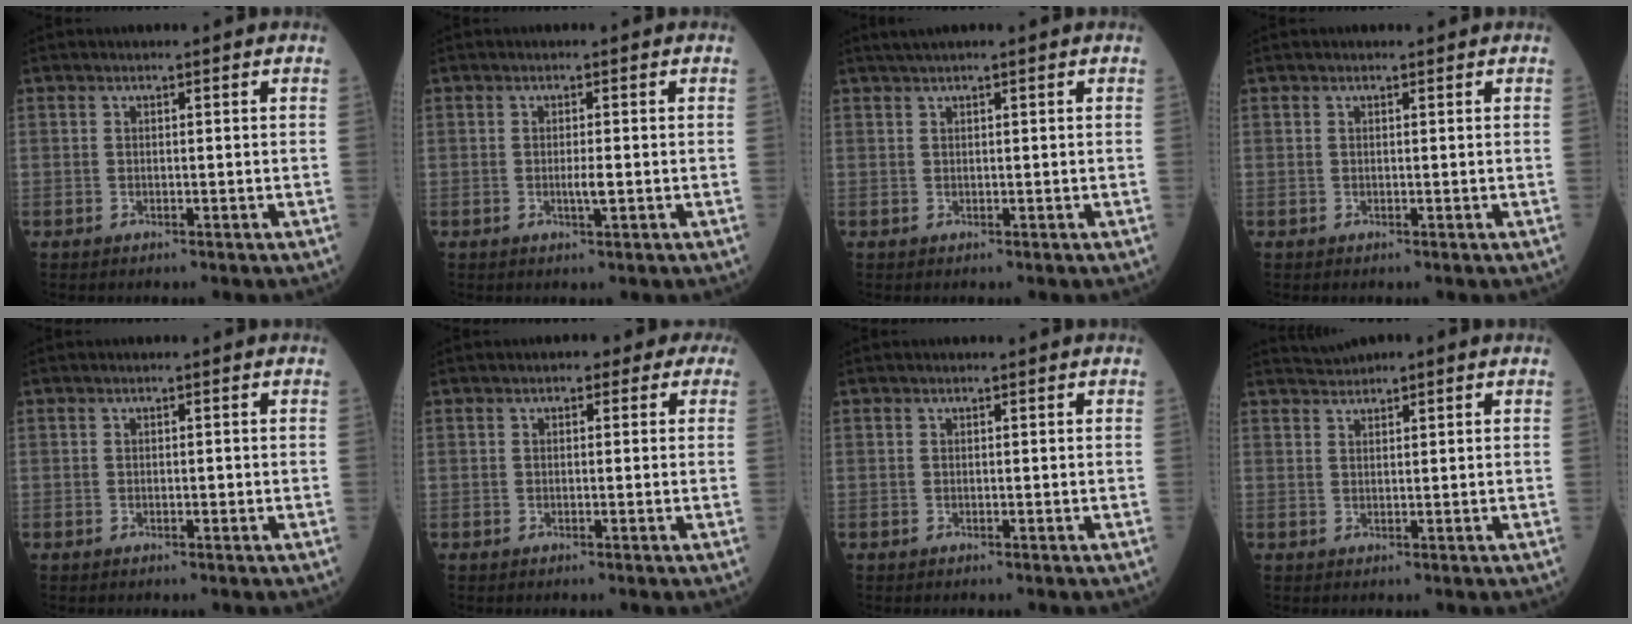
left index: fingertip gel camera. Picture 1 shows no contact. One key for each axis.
{"total": 1.7, "fx": -0.3, "fy": 0.1, "fz": 1.7, "tx": -0.033, "ty": -0.003, "tz": -0.004}
{"total": 1.6, "fx": 1.2, "fy": -0.3, "fz": 1.1, "tx": -0.026, "ty": 0.016, "tz": 0.025}
{"total": 0.0}
{"total": 0.6, "fx": -0.2, "fy": 0.2, "fz": 0.6, "tx": -0.010, "ty": 0.000, "tz": -0.002}
{"total": 3.3, "fx": 1.6, "fy": 2.0, "fz": 2.1, "tx": -0.017, "ty": 0.022, "tz": 0.007}
{"total": 0.0}
{"total": 1.9, "fx": 1.7, "fy": 0.1, "fz": 0.8, "tx": -0.023, "ty": 0.026, "tz": 0.035}